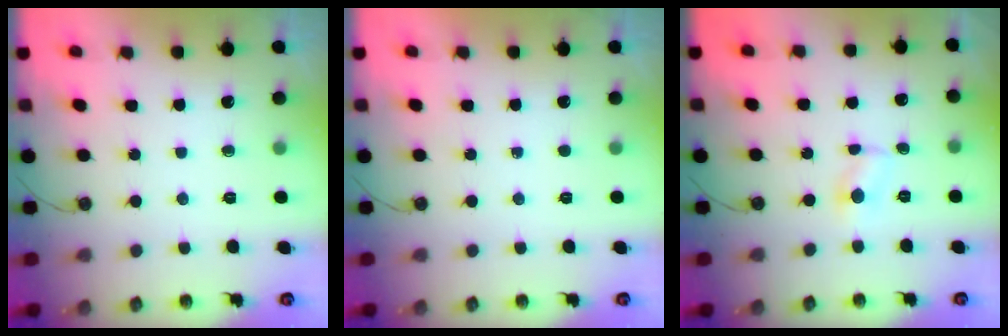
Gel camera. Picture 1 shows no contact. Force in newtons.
{"total": 0.0}
{"total": 2.3, "press": 2.3, "slide": 0.2}